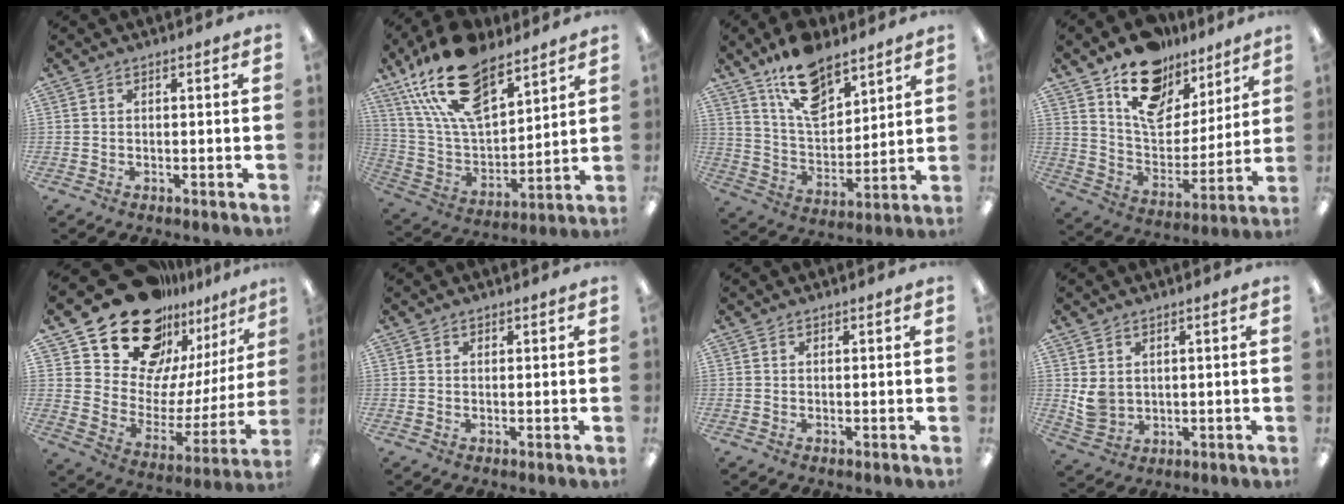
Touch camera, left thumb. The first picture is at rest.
{"total": 21.9, "force": [14.6, 10.3, 12.6], "torque": [-0.244, -0.071, 0.262]}
{"total": 14.2, "force": [10.2, 7.0, 6.9], "torque": [-0.116, -0.055, 0.186]}
{"total": 16.8, "force": [11.1, 10.2, 7.3], "torque": [-0.112, -0.067, 0.200]}
{"total": 22.2, "force": [18.5, 10.3, 6.5], "torque": [-0.112, -0.141, 0.335]}
{"total": 0.8, "force": [0.6, 0.4, 0.1], "torque": [0.006, -0.002, 0.010]}
{"total": 0.5, "force": [0.5, 0.2, 0.1], "torque": [-0.001, 0.001, 0.009]}
{"total": 4.8, "force": [2.1, 3.9, 2.0], "torque": [-0.042, -0.005, 0.041]}